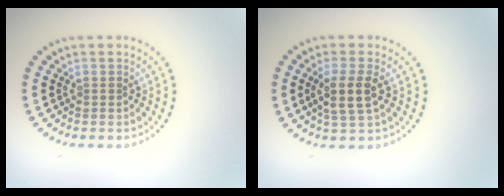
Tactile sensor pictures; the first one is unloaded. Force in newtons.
{"total": 2.9, "press": 2.6, "slide": 1.4}